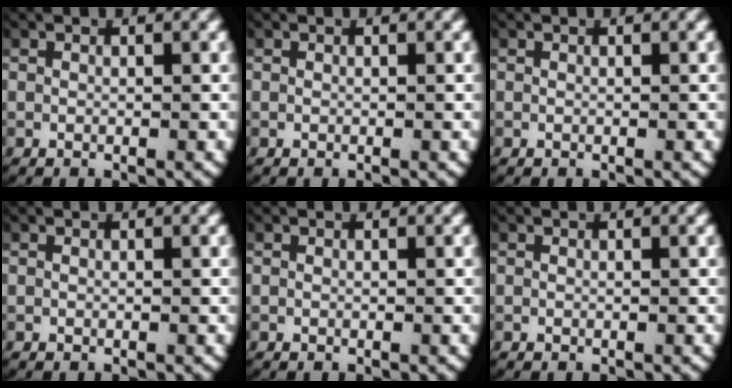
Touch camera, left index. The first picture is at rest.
{"total": 0.0}
{"total": 0.0}
{"total": 0.0}
{"total": 0.0}
{"total": 0.0}